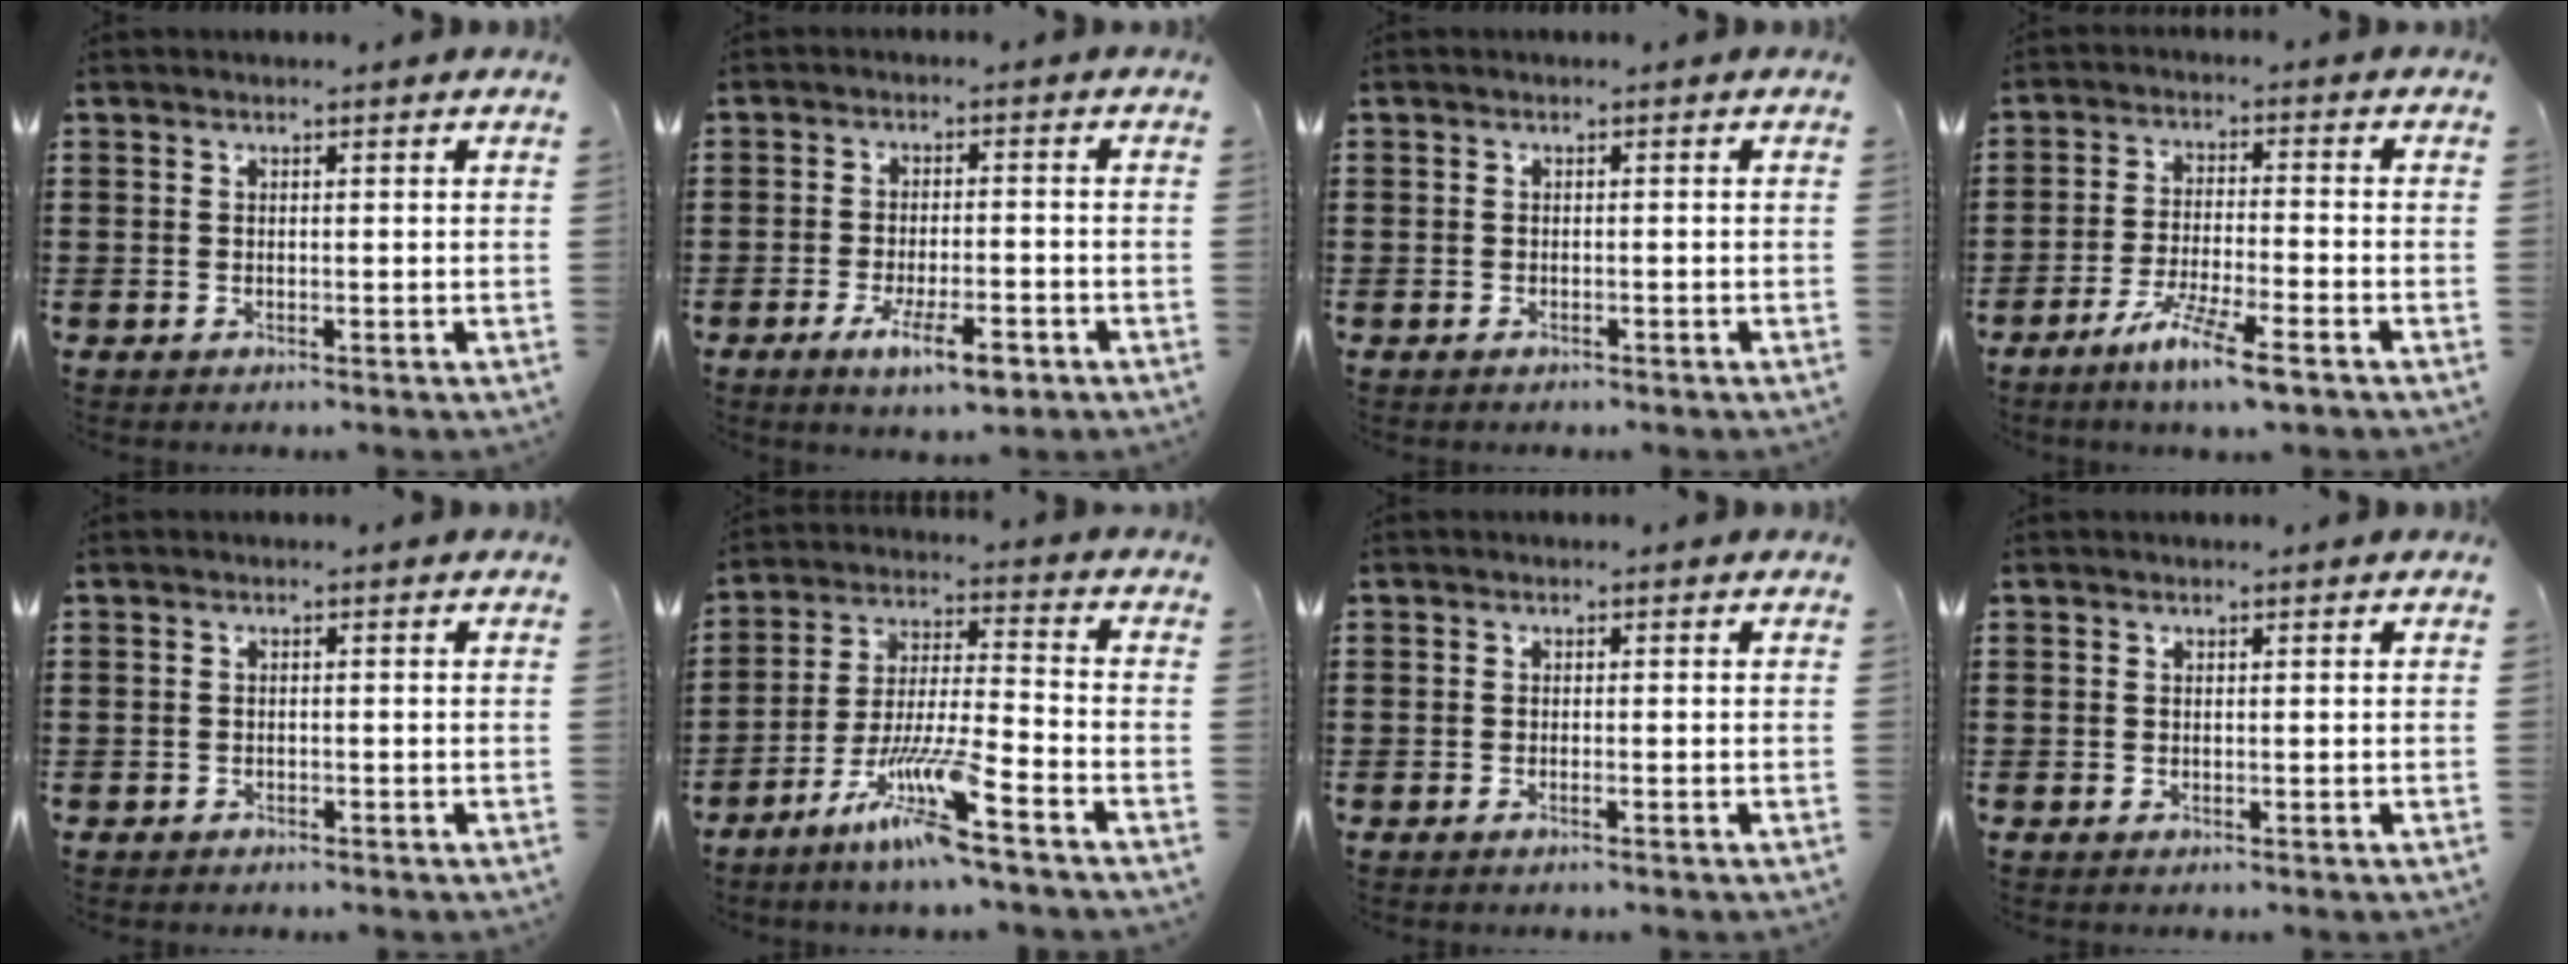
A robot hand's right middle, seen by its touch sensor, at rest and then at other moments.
{"total": 6.4, "force": [-3.6, 1.8, 4.9], "torque": [-0.096, -0.003, -0.064]}
{"total": 0.6, "force": [-0.6, 0.2, 0.0], "torque": [-0.002, 0.000, -0.013]}
{"total": 7.3, "force": [-5.5, 0.1, 4.8], "torque": [-0.093, -0.011, -0.099]}
{"total": 0.8, "force": [-0.8, 0.3, -0.1], "torque": [-0.001, 0.002, -0.018]}
{"total": 10.8, "force": [-7.6, 0.2, 7.7], "torque": [-0.162, -0.012, -0.151]}
{"total": 0.7, "force": [-0.4, 0.0, 0.5], "torque": [-0.009, -0.002, -0.008]}
{"total": 0.0}